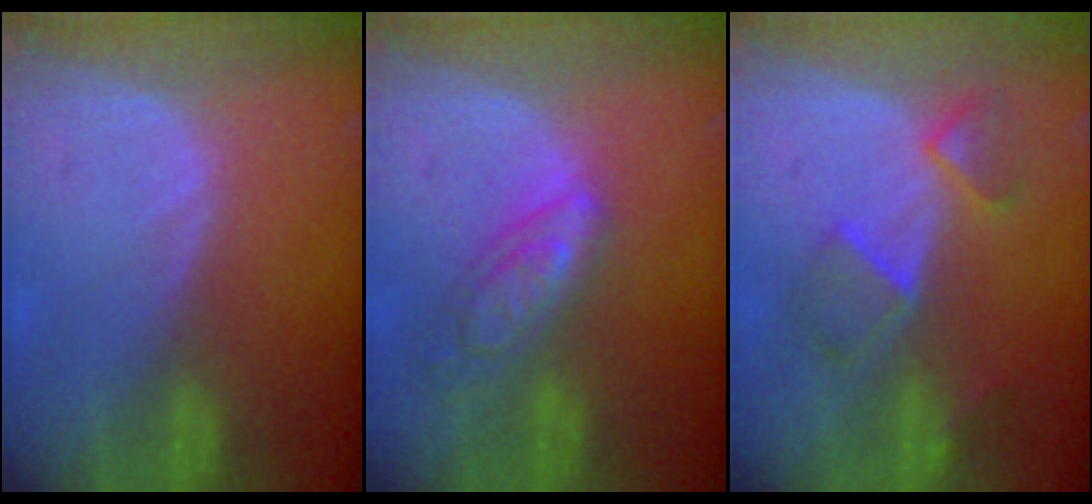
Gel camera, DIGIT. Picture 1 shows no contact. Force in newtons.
{"total": 6.4, "press": 5.6, "slide": 3.1}
{"total": 5.5, "press": 5.2, "slide": 1.7}